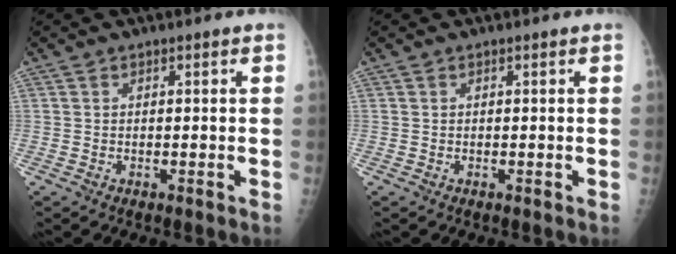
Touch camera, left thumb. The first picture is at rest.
{"total": 0.0}